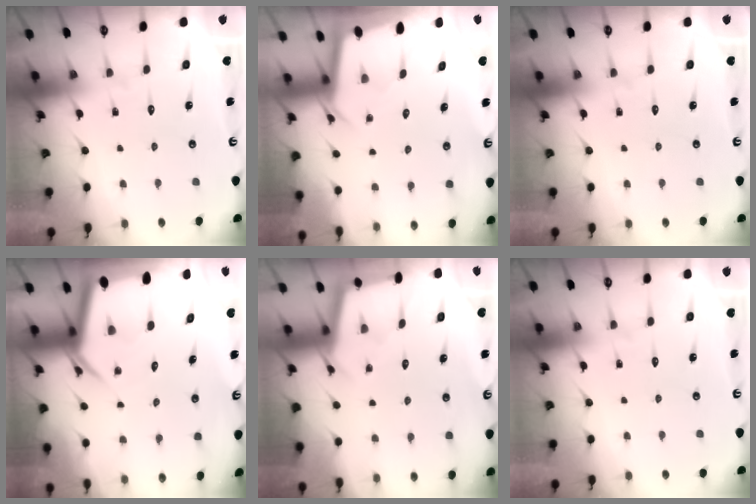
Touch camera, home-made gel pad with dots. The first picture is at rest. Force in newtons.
{"total": 2.3, "press": 2.3, "slide": 0.1}
{"total": 0.0}
{"total": 7.0, "press": 7.0, "slide": 0.5}
{"total": 2.8, "press": 2.7, "slide": 0.3}
{"total": 0.0}